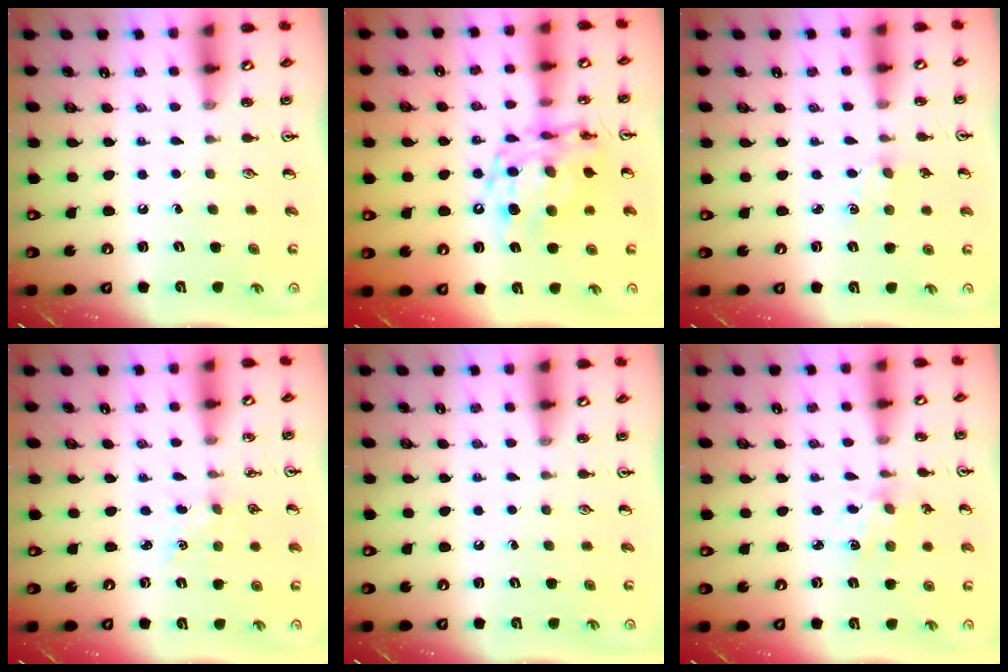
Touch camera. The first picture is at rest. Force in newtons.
{"total": 14.2, "press": 14.1, "slide": 1.3}
{"total": 1.7, "press": 1.7, "slide": 0.3}
{"total": 2.6, "press": 2.6, "slide": 0.4}
{"total": 0.0}
{"total": 2.3, "press": 2.3, "slide": 0.4}